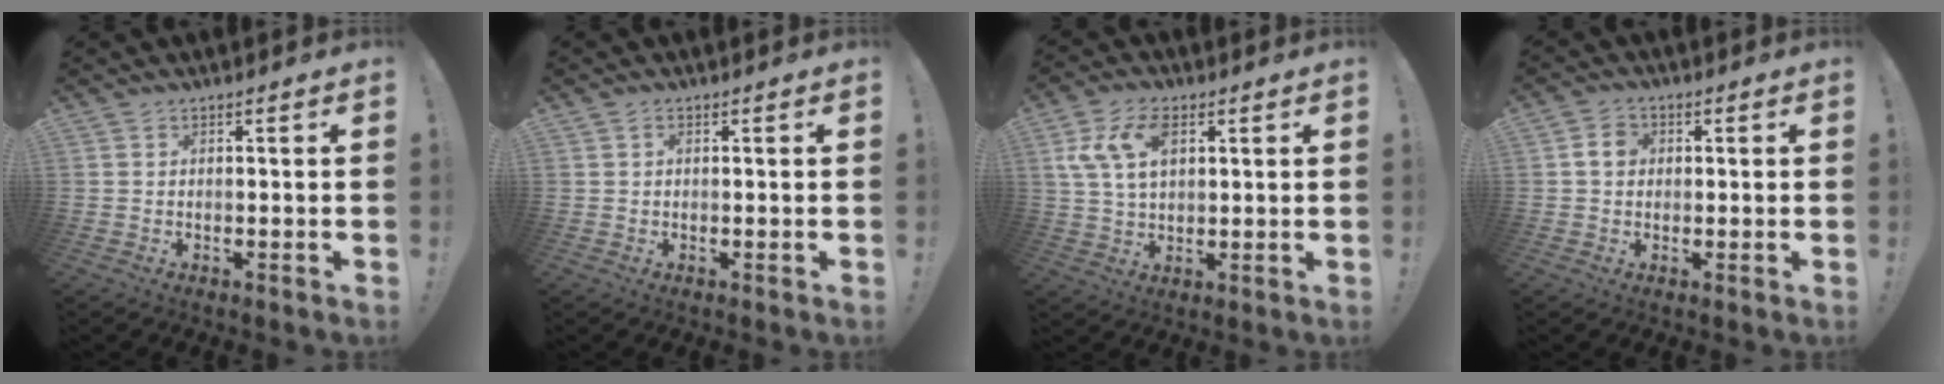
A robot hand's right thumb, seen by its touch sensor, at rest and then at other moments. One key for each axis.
{"total": 0.6, "fx": 0.1, "fy": 0.5, "fz": 0.4, "tx": -0.002, "ty": 0.000, "tz": 0.000}
{"total": 11.6, "fx": 4.2, "fy": 7.3, "fz": 8.0, "tx": -0.159, "ty": -0.001, "tz": 0.077}
{"total": 4.8, "fx": 0.6, "fy": 3.9, "fz": 2.8, "tx": -0.040, "ty": 0.009, "tz": 0.010}